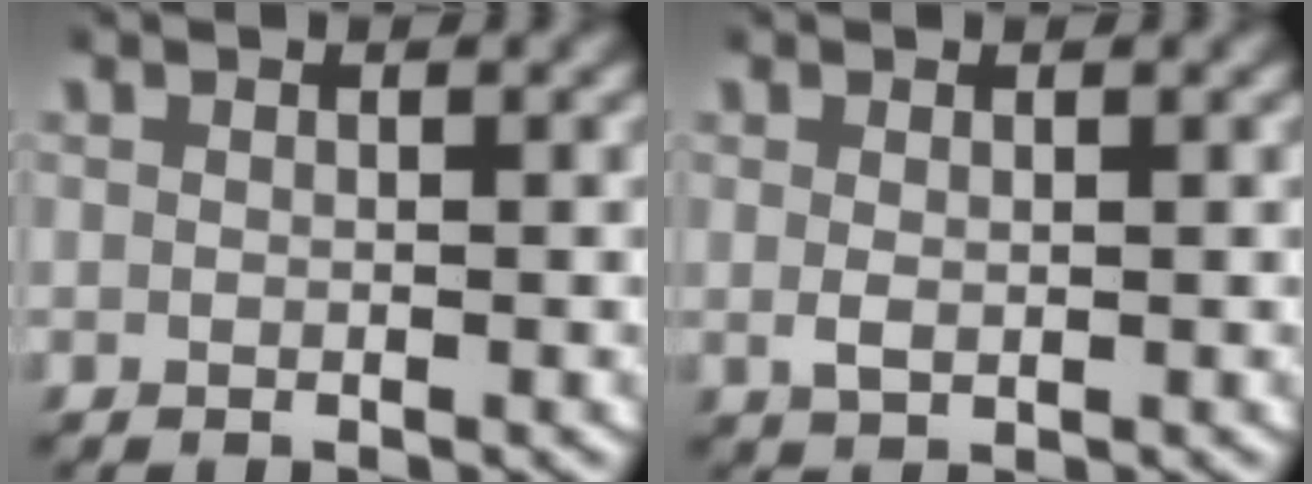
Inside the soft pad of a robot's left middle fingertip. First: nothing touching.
{"total": 0.9, "force": [0.2, 0.3, 0.8], "torque": [-0.020, -0.005, 0.010]}